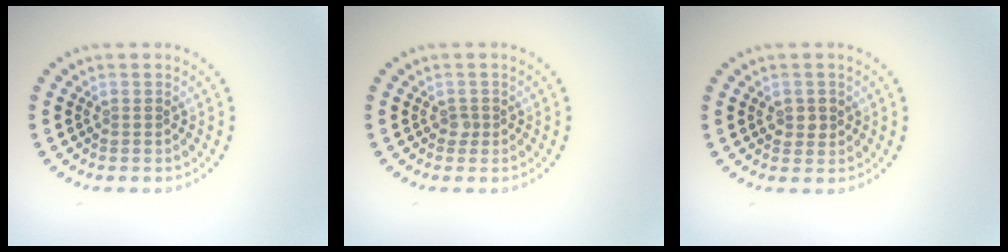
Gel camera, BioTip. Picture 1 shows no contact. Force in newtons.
{"total": 0.7, "press": 0.5, "slide": 0.6}
{"total": 1.6, "press": 1.5, "slide": 0.3}